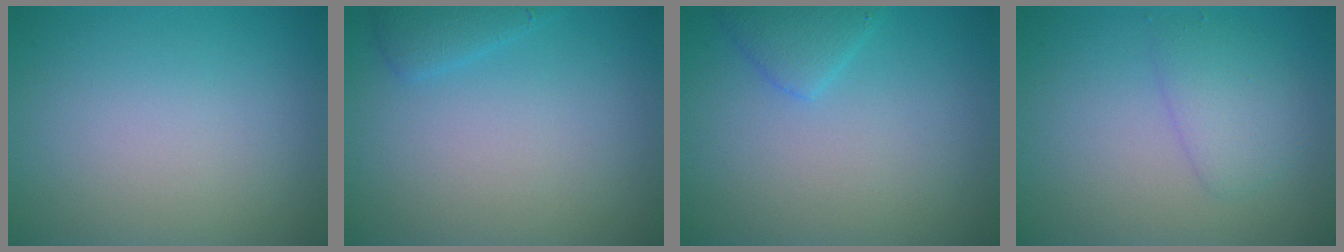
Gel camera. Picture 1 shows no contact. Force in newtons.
{"total": 1.4, "press": 1.4, "slide": 0.1}
{"total": 2.1, "press": 2.1, "slide": 0.1}
{"total": 2.4, "press": 2.4, "slide": 0.1}